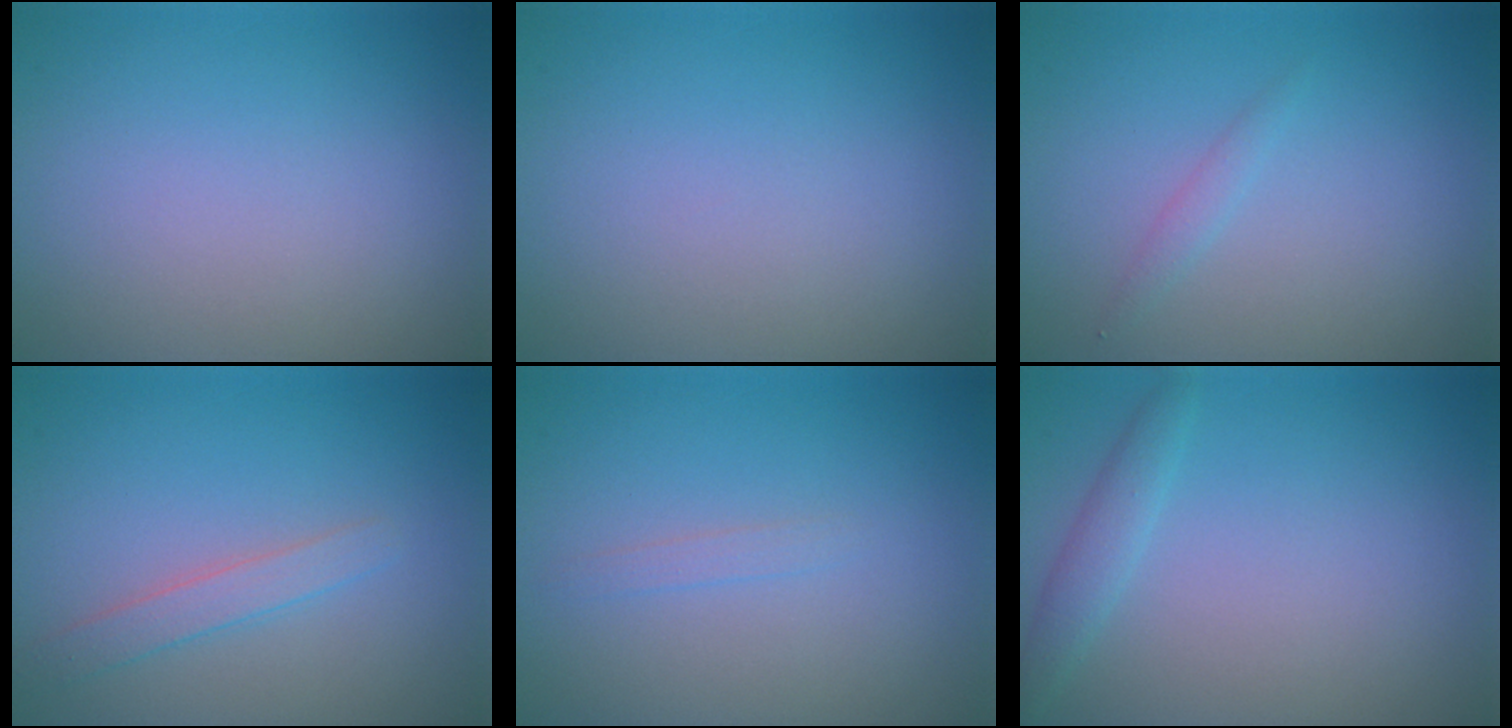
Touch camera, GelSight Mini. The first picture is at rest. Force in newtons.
{"total": 0.0}
{"total": 0.8, "press": 0.8, "slide": 0.1}
{"total": 1.8, "press": 1.8, "slide": 0.0}
{"total": 0.7, "press": 0.7, "slide": 0.0}
{"total": 1.6, "press": 1.6, "slide": 0.1}